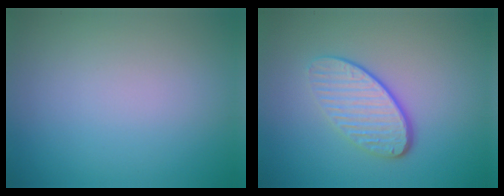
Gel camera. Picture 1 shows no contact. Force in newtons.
{"total": 4.1, "press": 3.0, "slide": 2.8}